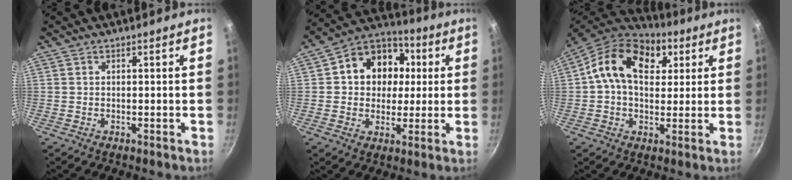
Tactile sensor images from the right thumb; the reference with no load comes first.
{"total": 14.5, "force": [2.5, 12.1, 7.7], "torque": [-0.089, 0.021, 0.024]}
{"total": 17.0, "force": [4.9, 11.6, 11.4], "torque": [-0.159, 0.009, 0.064]}